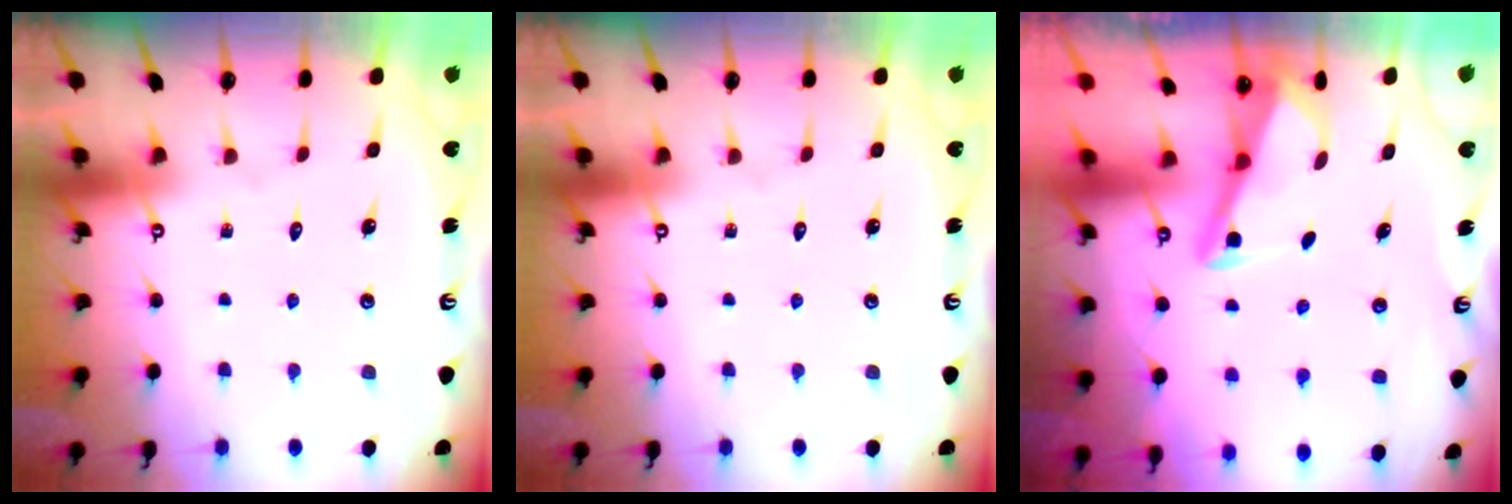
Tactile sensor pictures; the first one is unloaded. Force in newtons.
{"total": 0.0}
{"total": 2.8, "press": 2.8, "slide": 0.4}